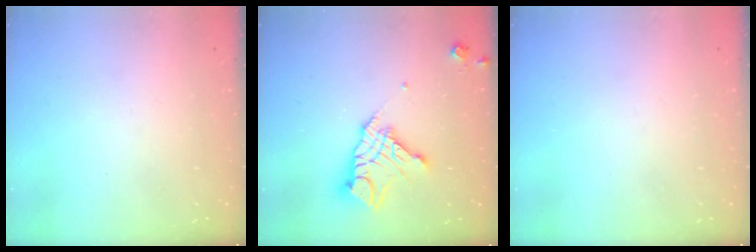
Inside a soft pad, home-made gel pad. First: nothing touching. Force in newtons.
{"total": 13.1, "press": 13.1, "slide": 1.3}
{"total": 0.0}